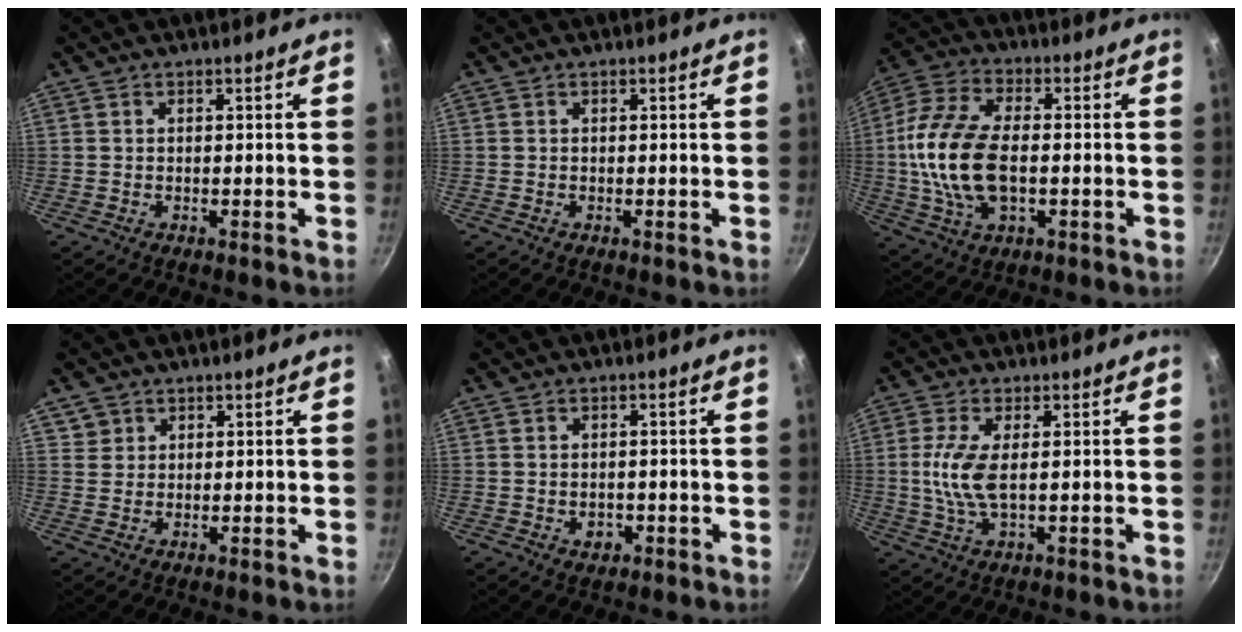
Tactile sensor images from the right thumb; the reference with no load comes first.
{"total": 0.0}
{"total": 16.7, "force": [-1.1, 9.3, 13.8], "torque": [-0.272, 0.022, -0.029]}
{"total": 2.7, "force": [1.4, 2.3, 0.1], "torque": [0.020, 0.008, 0.022]}
{"total": 2.7, "force": [-0.9, 2.0, 1.6], "torque": [-0.018, 0.005, -0.008]}
{"total": 7.0, "force": [0.4, 2.4, 6.6], "torque": [-0.152, -0.002, 0.007]}